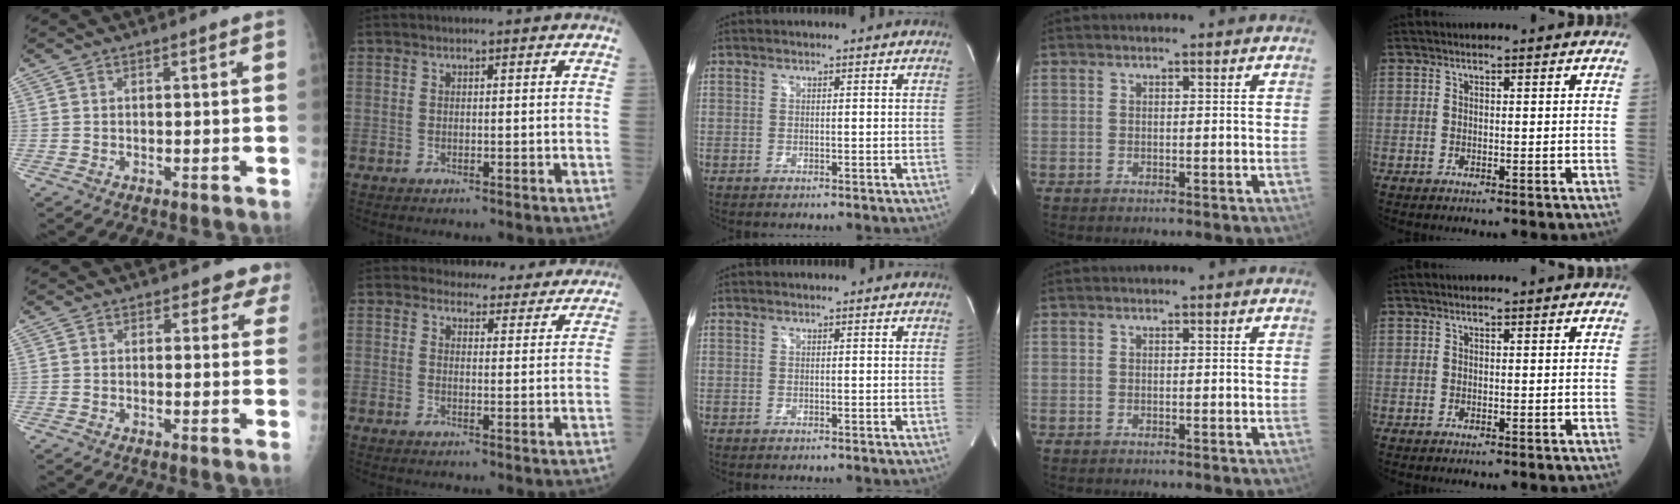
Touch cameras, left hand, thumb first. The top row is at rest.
{"thumb": {"total": 3.1, "force": [2.2, 2.2, 0.3], "torque": [0.031, -0.011, 0.009]}, "index": {"total": 9.1, "force": [8.6, 3.0, 0.5], "torque": [0.021, -0.003, 0.080]}}